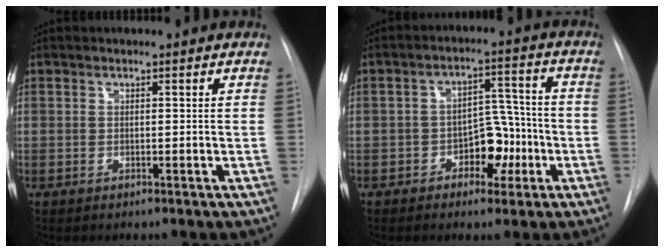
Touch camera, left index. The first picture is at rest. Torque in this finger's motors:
{"motor_torque": [0.25, 0.26, 0.11, 0.04]}